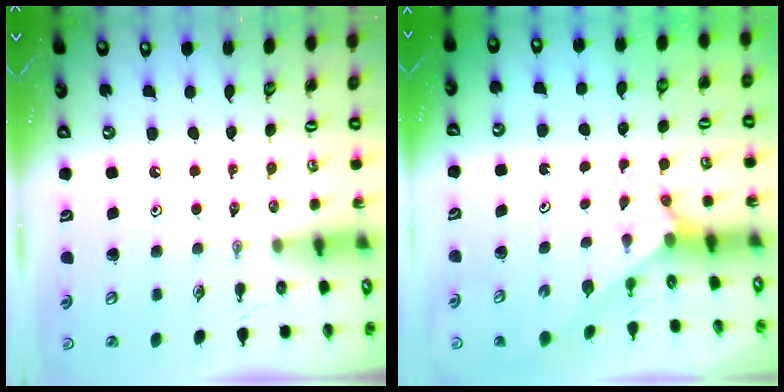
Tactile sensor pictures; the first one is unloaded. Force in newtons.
{"total": 2.6, "press": 2.6, "slide": 0.2}